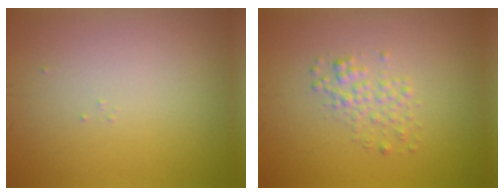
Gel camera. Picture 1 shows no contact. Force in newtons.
{"total": 1.8, "press": 1.8, "slide": 0.1}